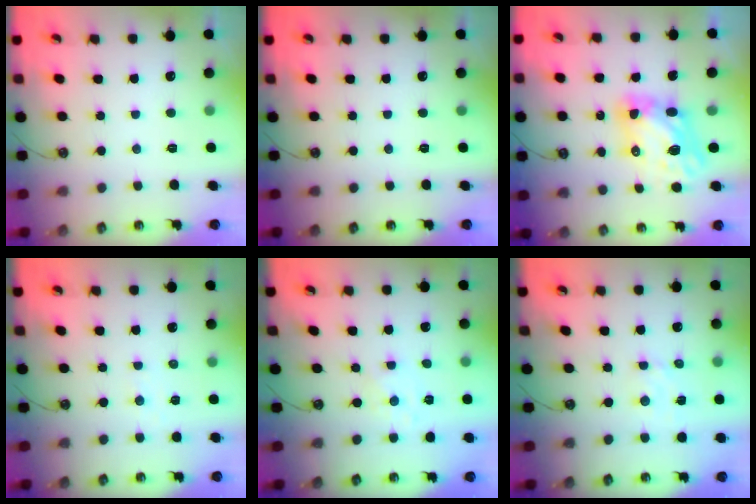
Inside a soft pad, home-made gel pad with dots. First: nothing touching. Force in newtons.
{"total": 0.0}
{"total": 7.9, "press": 7.9, "slide": 0.6}
{"total": 3.7, "press": 3.7, "slide": 0.5}
{"total": 1.7, "press": 1.6, "slide": 0.2}
{"total": 2.8, "press": 2.7, "slide": 0.4}